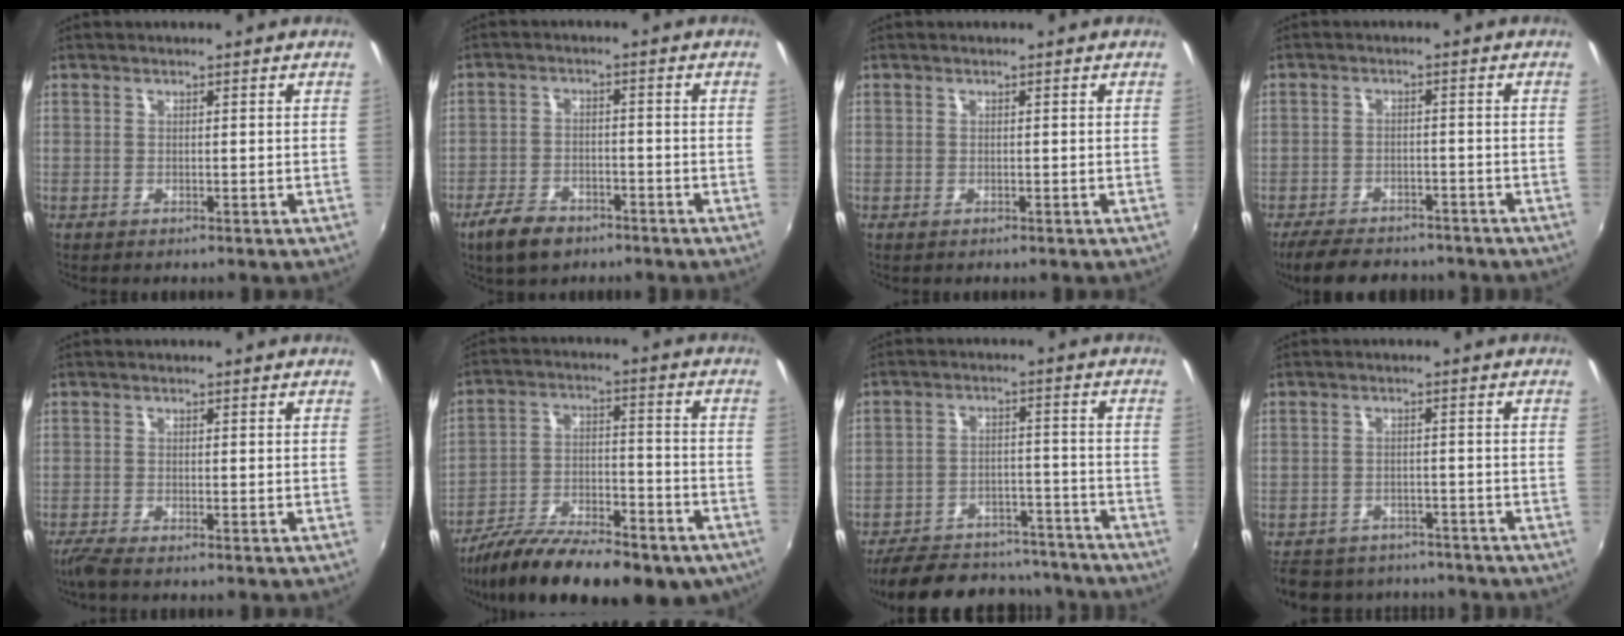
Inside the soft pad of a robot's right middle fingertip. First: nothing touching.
{"total": 7.9, "force": [-5.6, 3.9, 3.9], "torque": [-0.108, -0.007, -0.100]}
{"total": 0.0}
{"total": 11.3, "force": [-9.2, 4.5, 4.7], "torque": [-0.110, -0.011, -0.141]}
{"total": 2.3, "force": [-1.8, 0.0, 1.4], "torque": [-0.036, -0.010, -0.039]}
{"total": 24.4, "force": [-17.8, 8.5, 14.3], "torque": [-0.248, -0.039, -0.261]}
{"total": 23.2, "force": [-19.7, 8.8, 8.5], "torque": [-0.183, 0.026, -0.255]}
{"total": 12.5, "force": [-10.6, 5.6, 3.8], "torque": [-0.095, 0.006, -0.147]}